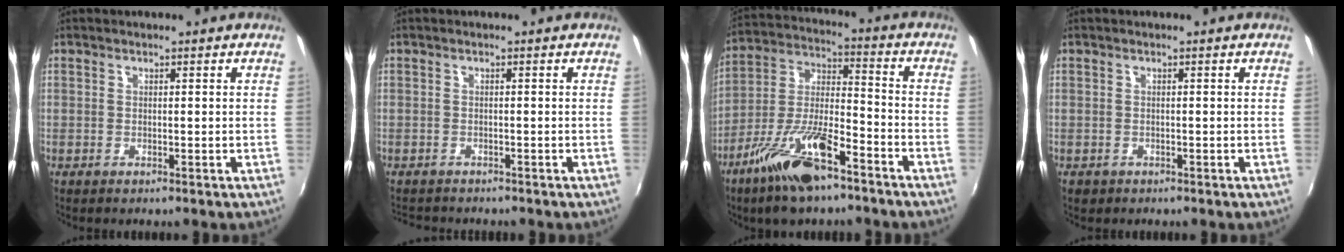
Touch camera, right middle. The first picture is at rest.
{"total": 3.2, "force": [-3.0, 0.9, 0.7], "torque": [-0.023, -0.013, -0.048]}
{"total": 15.5, "force": [-10.0, 4.6, 11.0], "torque": [-0.223, -0.009, -0.184]}
{"total": 1.3, "force": [-0.7, 1.0, 0.4], "torque": [-0.011, -0.003, -0.010]}